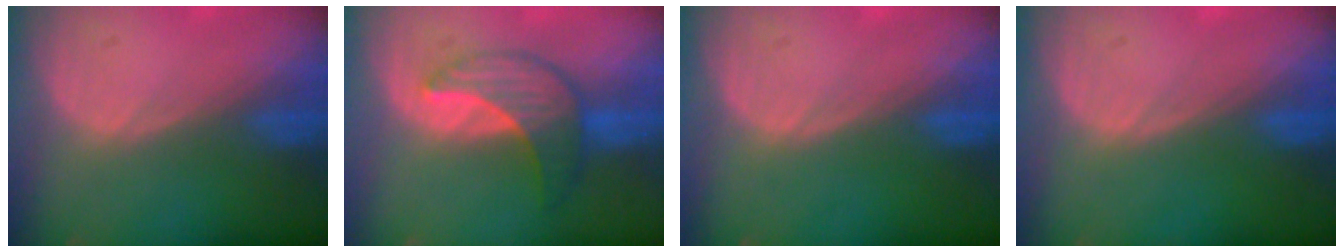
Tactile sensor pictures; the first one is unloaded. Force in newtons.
{"total": 7.0, "press": 6.9, "slide": 1.5}
{"total": 0.0}
{"total": 0.0}